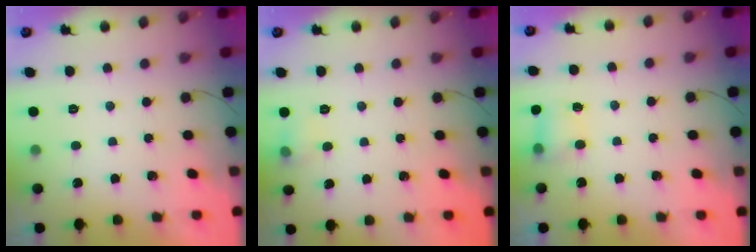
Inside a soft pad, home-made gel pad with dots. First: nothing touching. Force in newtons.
{"total": 5.4, "press": 5.2, "slide": 1.6}
{"total": 4.4, "press": 4.3, "slide": 1.1}